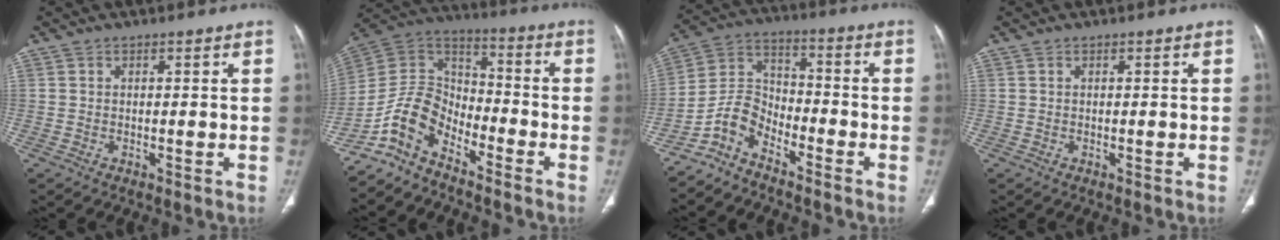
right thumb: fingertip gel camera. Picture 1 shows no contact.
{"total": 11.1, "force": [-7.8, 5.9, 5.2], "torque": [-0.084, 0.080, -0.164]}
{"total": 7.7, "force": [-6.0, 3.9, 3.0], "torque": [-0.053, 0.066, -0.130]}
{"total": 0.0}